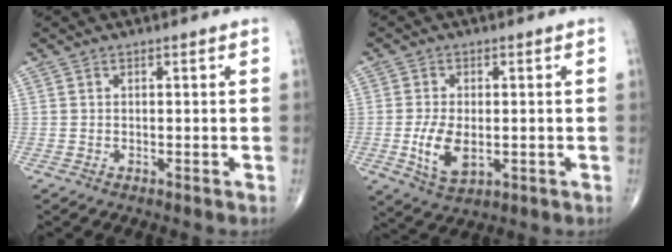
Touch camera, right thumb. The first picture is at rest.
{"total": 7.4, "force": [-1.1, 4.0, 6.1], "torque": [-0.116, -0.009, -0.014]}